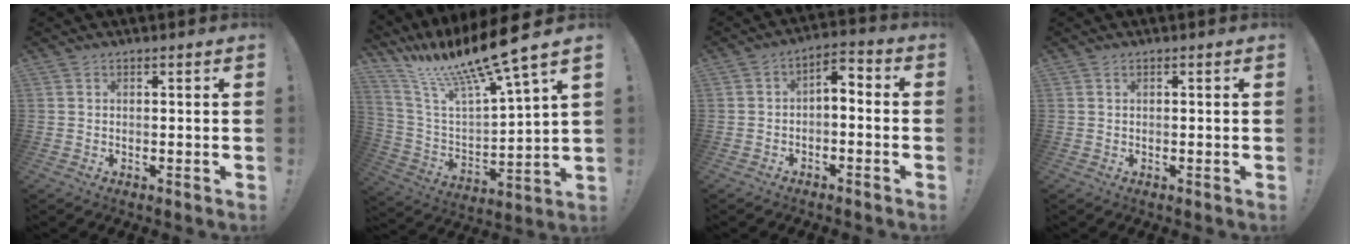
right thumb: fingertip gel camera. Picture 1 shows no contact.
{"total": 17.9, "force": [14.5, 1.5, 10.4], "torque": [-0.187, -0.116, 0.235]}
{"total": 4.6, "force": [-2.6, 2.3, 3.1], "torque": [-0.038, 0.013, -0.047]}
{"total": 0.6, "force": [0.5, 0.2, 0.2], "torque": [-0.006, 0.001, 0.009]}